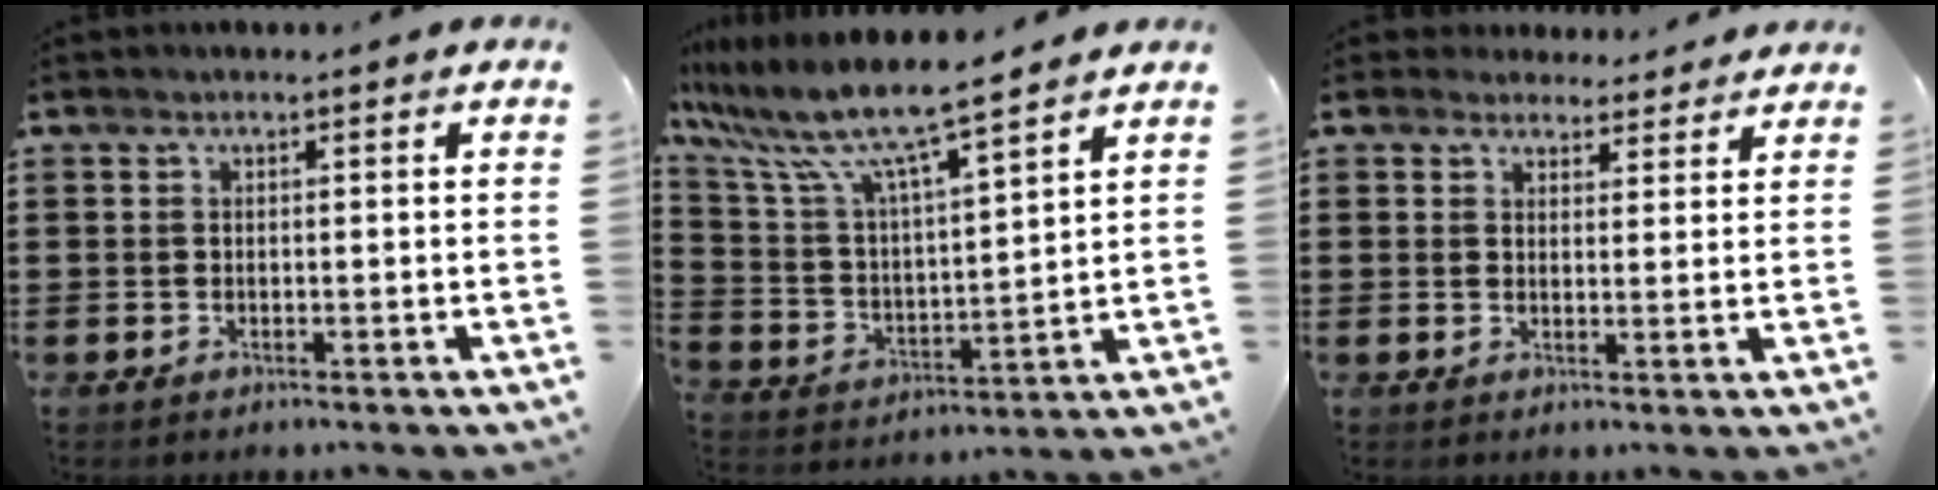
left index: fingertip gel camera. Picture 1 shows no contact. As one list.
[{"total": 8.7, "force": [7.5, 0.1, 4.4], "torque": [-0.119, -0.049, 0.123]}, {"total": 3.3, "force": [3.0, 1.4, 0.2], "torque": [-0.007, -0.004, 0.056]}]